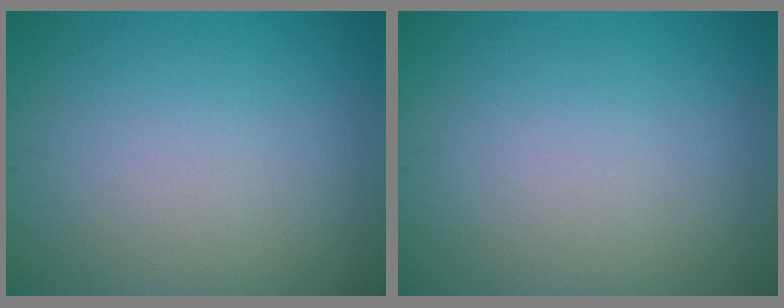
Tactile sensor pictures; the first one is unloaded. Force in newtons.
{"total": 0.0}